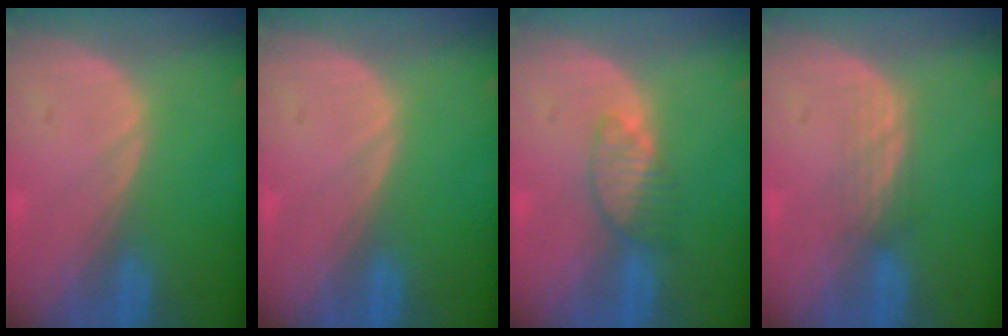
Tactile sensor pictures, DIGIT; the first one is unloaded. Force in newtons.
{"total": 0.0}
{"total": 3.4, "press": 3.4, "slide": 0.5}
{"total": 2.3, "press": 2.2, "slide": 0.6}